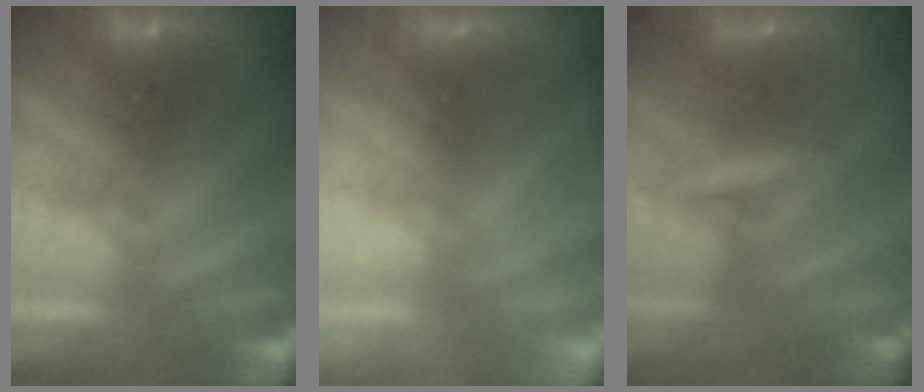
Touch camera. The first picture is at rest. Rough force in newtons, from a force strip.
{"total": 2.2}
{"total": 3.3}